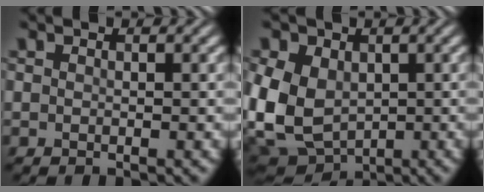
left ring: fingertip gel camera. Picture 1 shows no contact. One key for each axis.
{"total": 10.3, "fx": -0.2, "fy": 7.6, "fz": 7.0, "tx": -0.157, "ty": -0.013, "tz": -0.011}